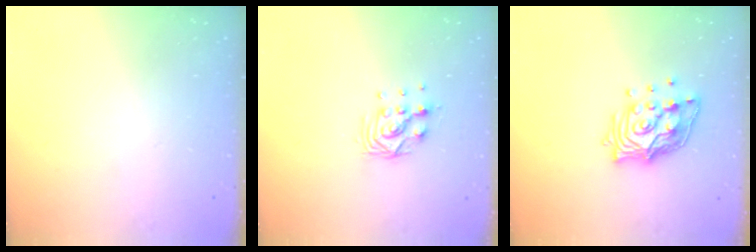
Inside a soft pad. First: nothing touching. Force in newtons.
{"total": 8.8, "press": 8.8, "slide": 0.6}
{"total": 13.4, "press": 13.3, "slide": 1.3}